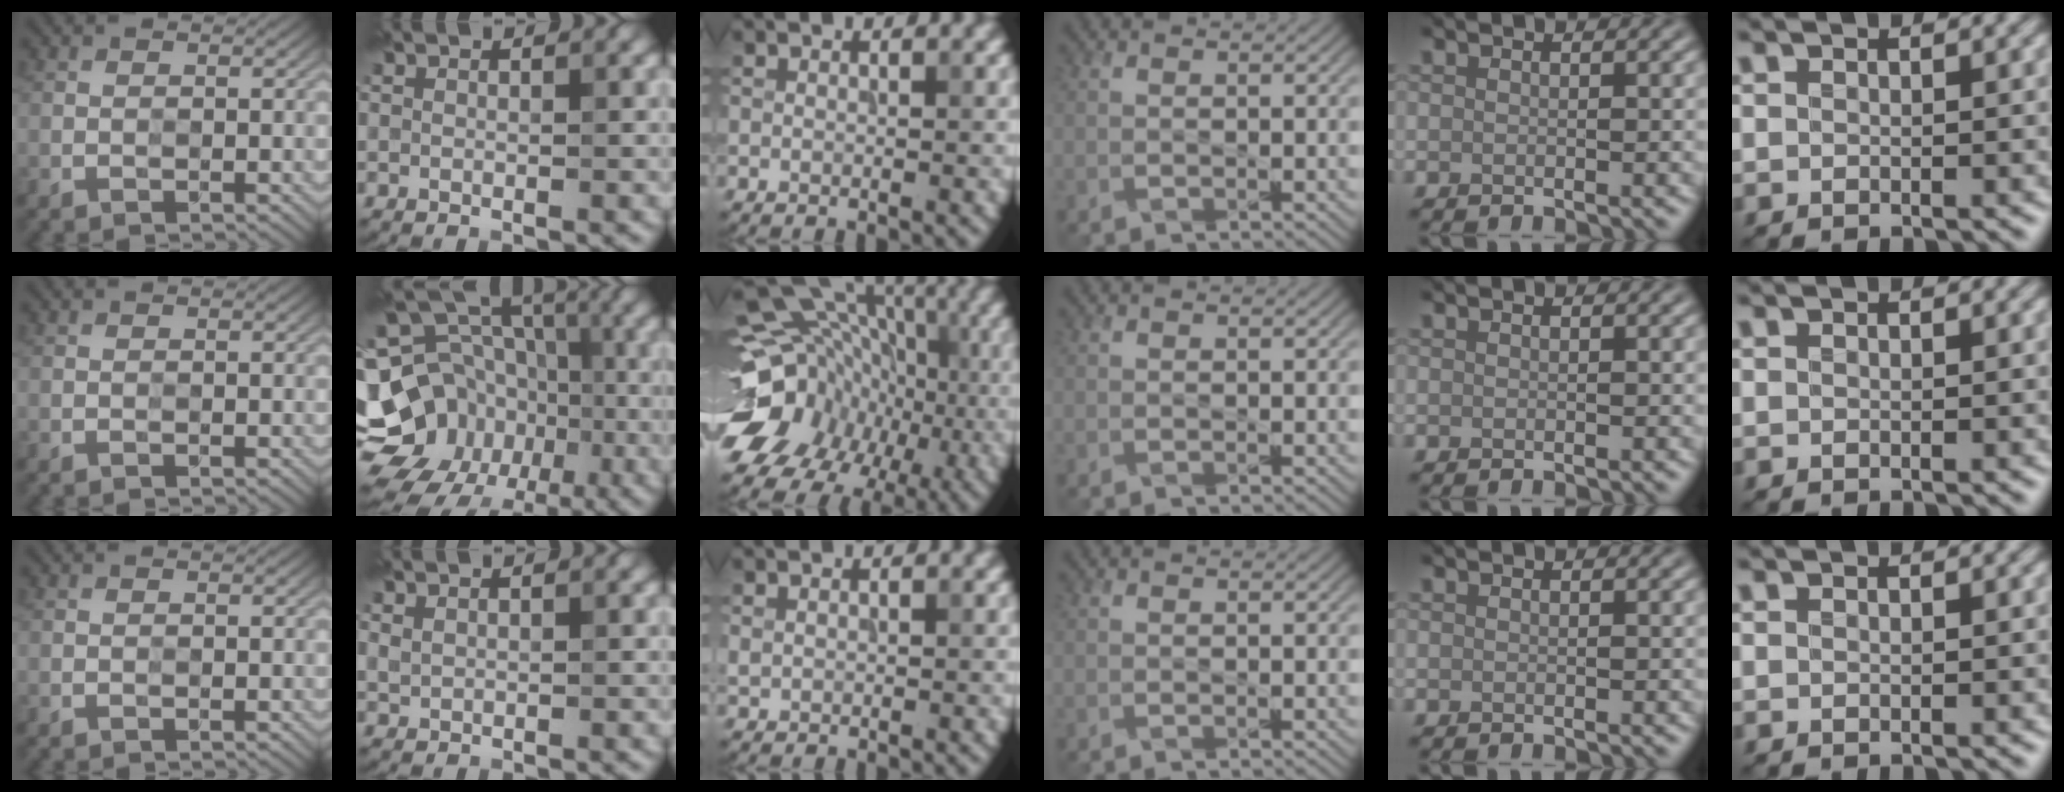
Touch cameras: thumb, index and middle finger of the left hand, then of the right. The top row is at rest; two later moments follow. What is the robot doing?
{"motion": "press", "object": "sticky note"}